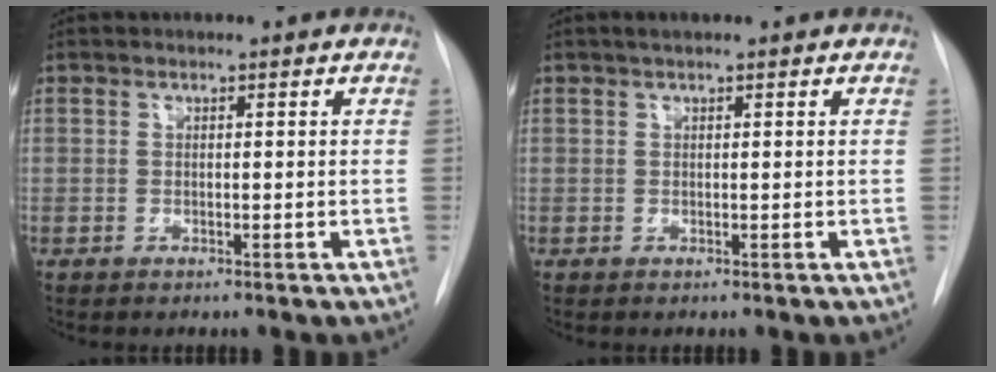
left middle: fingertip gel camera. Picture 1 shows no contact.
{"total": 1.0, "force": [0.7, 0.1, 0.7], "torque": [-0.014, 0.008, 0.013]}